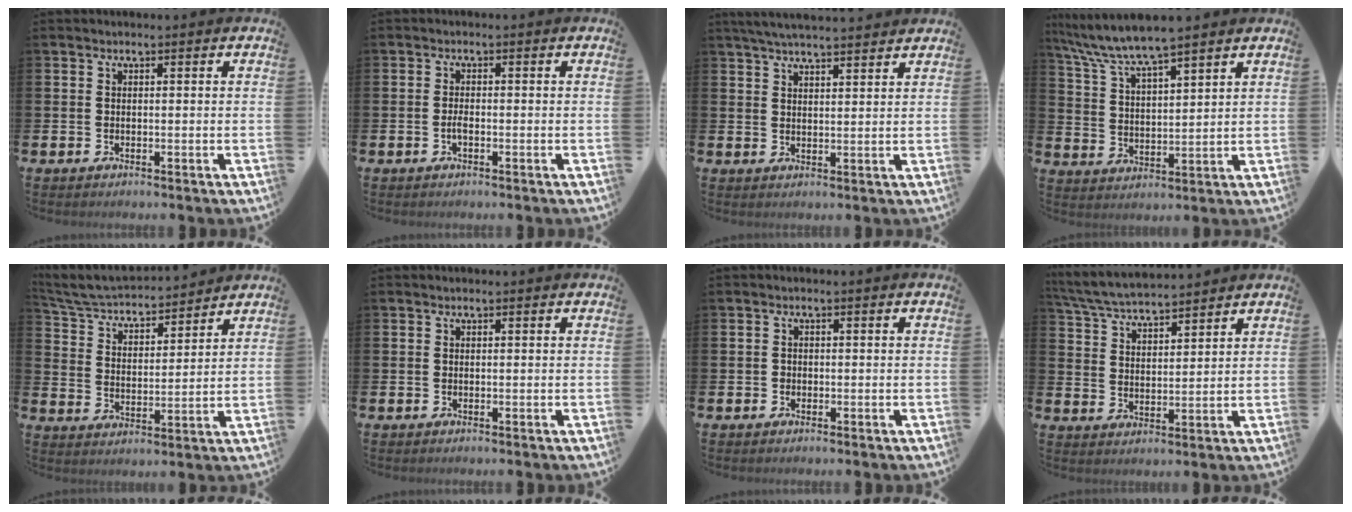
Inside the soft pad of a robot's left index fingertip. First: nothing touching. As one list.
[{"total": 1.3, "force": [-0.5, 0.4, 1.1], "torque": [-0.022, 0.001, -0.010]}, {"total": 4.5, "force": [4.3, 0.2, 1.1], "torque": [-0.027, -0.015, 0.079]}, {"total": 6.9, "force": [6.5, 0.4, 2.4], "torque": [-0.072, -0.031, 0.114]}, {"total": 5.5, "force": [5.3, 1.1, 0.9], "torque": [-0.044, -0.045, 0.088]}, {"total": 0.0}, {"total": 0.8, "force": [-0.3, 0.7, 0.1], "torque": [0.004, 0.002, -0.009]}, {"total": 5.8, "force": [5.7, 0.6, 0.8], "torque": [-0.040, -0.031, 0.101]}]